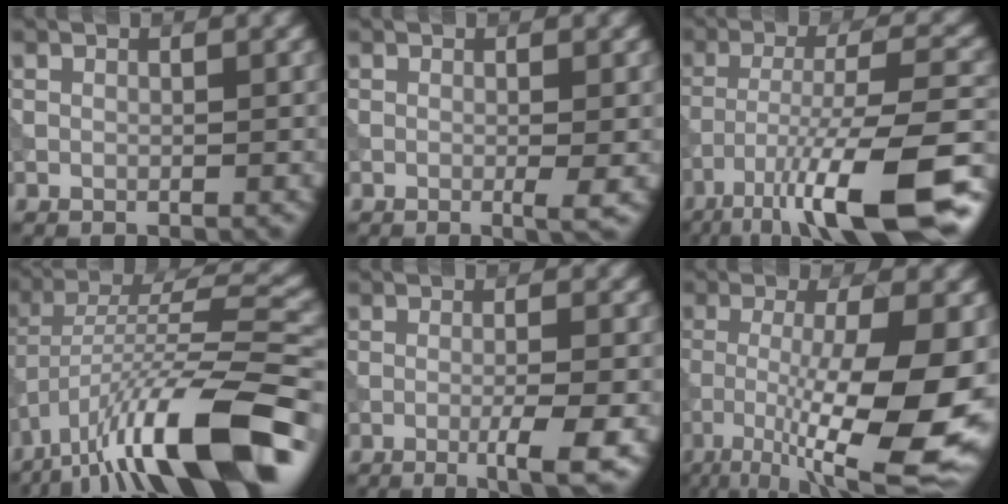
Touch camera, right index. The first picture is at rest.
{"total": 1.7, "force": [-0.3, 0.2, 1.6], "torque": [-0.025, -0.006, -0.005]}
{"total": 14.0, "force": [-8.3, 3.3, 10.8], "torque": [-0.188, -0.005, -0.137]}
{"total": 14.8, "force": [-8.7, 4.1, 11.2], "torque": [-0.189, 0.017, -0.151]}
{"total": 4.4, "force": [-1.7, 0.6, 4.1], "torque": [-0.063, 0.000, -0.028]}
{"total": 12.9, "force": [-4.2, 3.2, 11.8], "torque": [-0.201, -0.022, -0.064]}